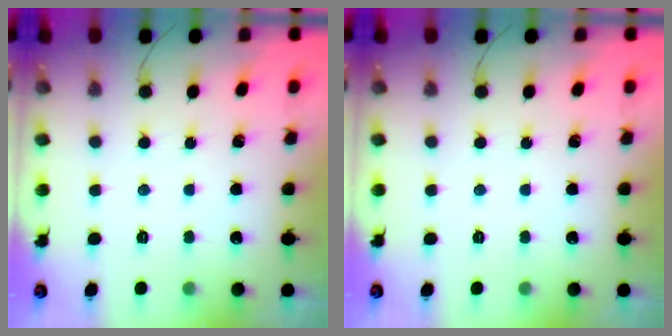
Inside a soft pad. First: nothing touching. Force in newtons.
{"total": 0.0}